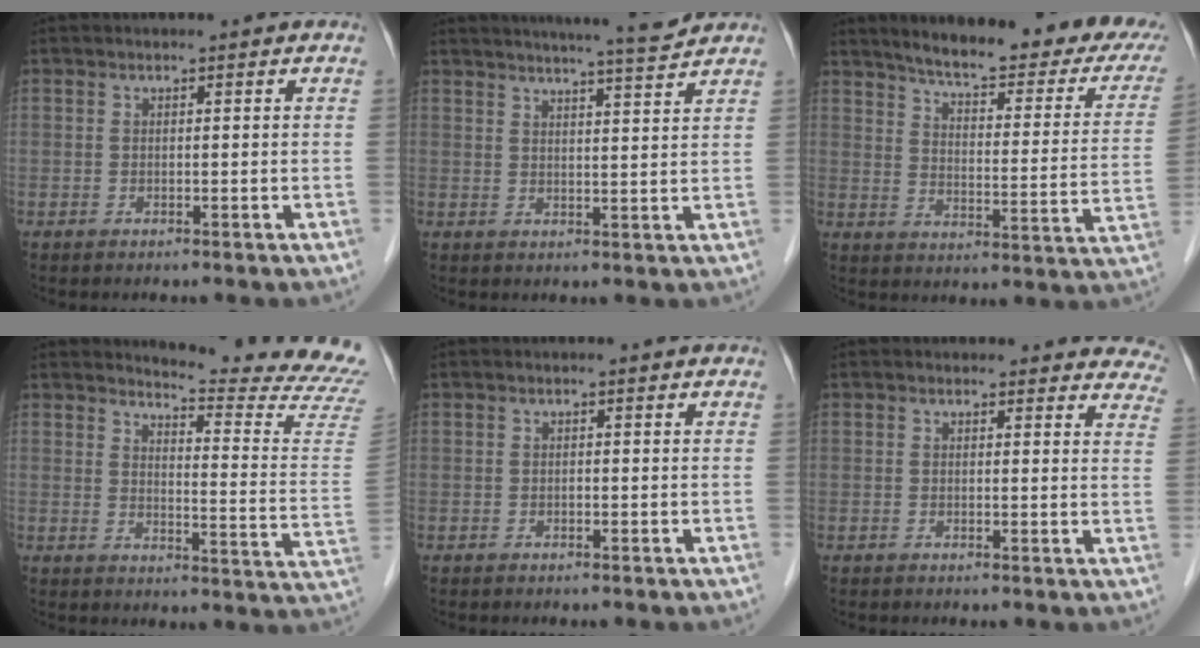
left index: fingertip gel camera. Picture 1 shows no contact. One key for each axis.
{"total": 8.5, "fx": 7.9, "fy": -1.0, "fz": 3.2, "tx": -0.056, "ty": -0.002, "tz": 0.105}
{"total": 23.6, "fx": 19.2, "fy": 4.5, "fz": 12.9, "tx": -0.166, "ty": -0.023, "tz": 0.231}
{"total": 16.2, "fx": 15.9, "fy": -1.9, "fz": 2.8, "tx": -0.041, "ty": -0.152, "tz": 0.170}
{"total": 0.0}
{"total": 10.3, "fx": 9.8, "fy": 3.1, "fz": 1.1, "tx": 0.038, "ty": -0.027, "tz": 0.066}